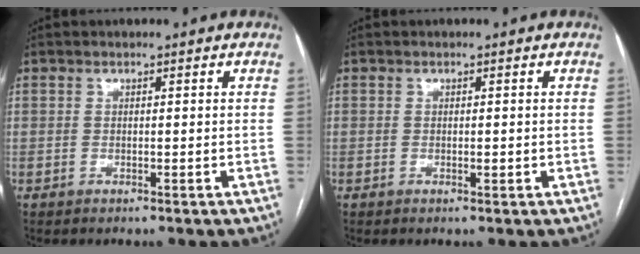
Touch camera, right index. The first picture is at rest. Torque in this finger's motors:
{"motor_torque": [0.07, 0.20, 0.07, 0.05]}